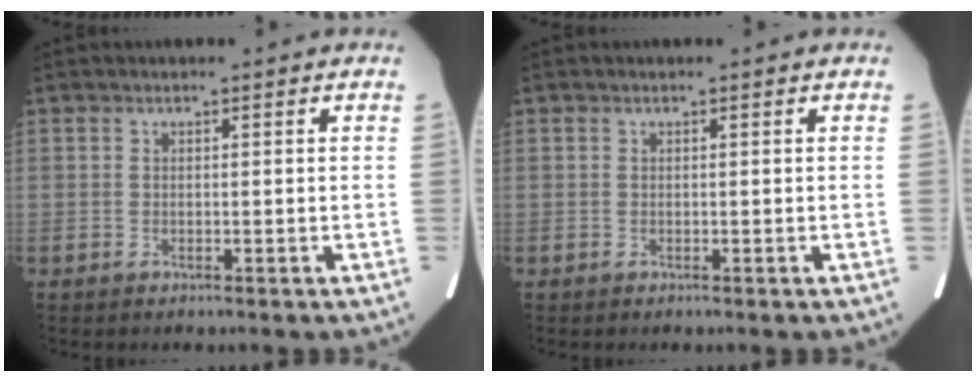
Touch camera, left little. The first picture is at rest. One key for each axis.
{"total": 0.0}